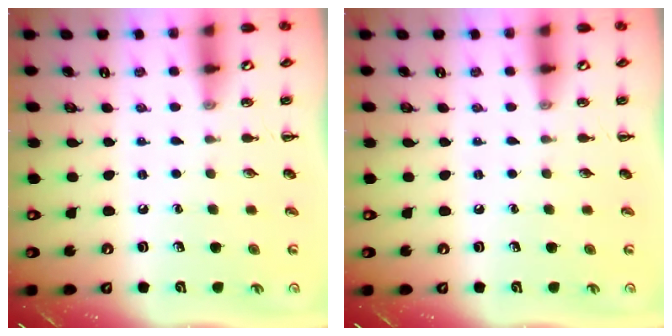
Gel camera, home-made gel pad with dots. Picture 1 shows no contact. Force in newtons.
{"total": 0.0}